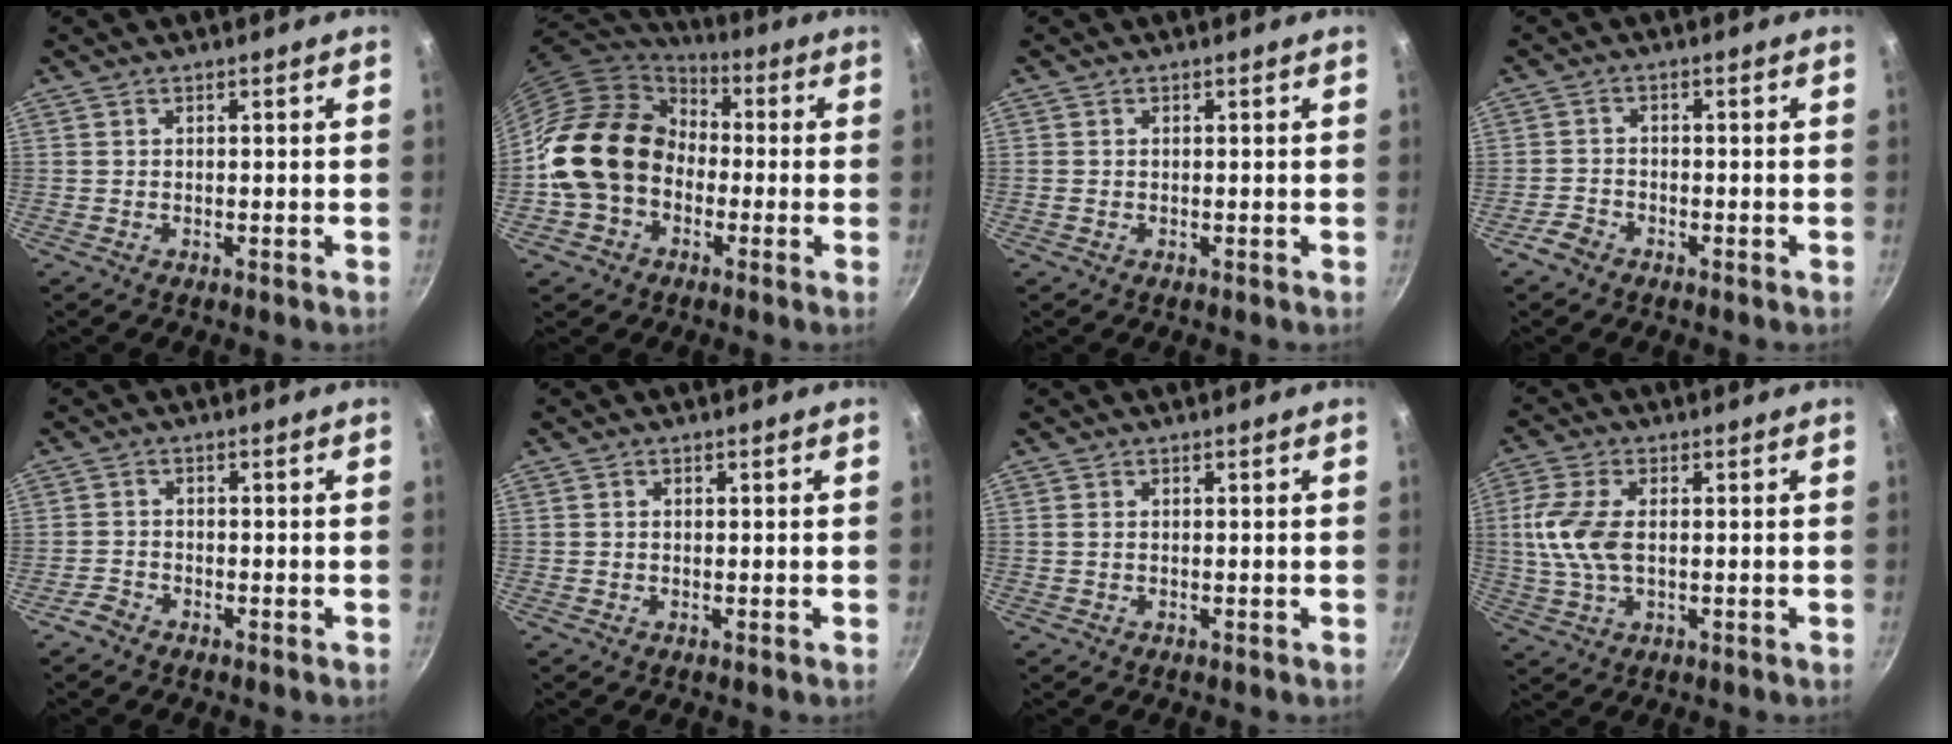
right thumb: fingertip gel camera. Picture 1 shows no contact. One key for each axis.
{"total": 18.7, "fx": -2.1, "fy": 14.7, "fz": 11.2, "tx": -0.179, "ty": 0.054, "tz": -0.048}
{"total": 0.6, "fx": 0.0, "fy": 0.5, "fz": 0.3, "tx": -0.006, "ty": 0.002, "tz": -0.001}
{"total": 3.0, "fx": -2.2, "fy": 1.8, "fz": 0.9, "tx": -0.021, "ty": 0.022, "tz": -0.042}
{"total": 2.2, "fx": -1.8, "fy": 1.1, "fz": 0.5, "tx": -0.012, "ty": 0.018, "tz": -0.035}
{"total": 0.6, "fx": 0.1, "fy": 0.5, "fz": 0.3, "tx": -0.005, "ty": 0.003, "tz": 0.001}
{"total": 0.6, "fx": 0.0, "fy": 0.4, "fz": 0.4, "tx": -0.008, "ty": 0.001, "tz": -0.001}
{"total": 9.4, "fx": 0.5, "fy": 5.2, "fz": 7.8, "tx": -0.165, "ty": 0.004, "tz": 0.004}